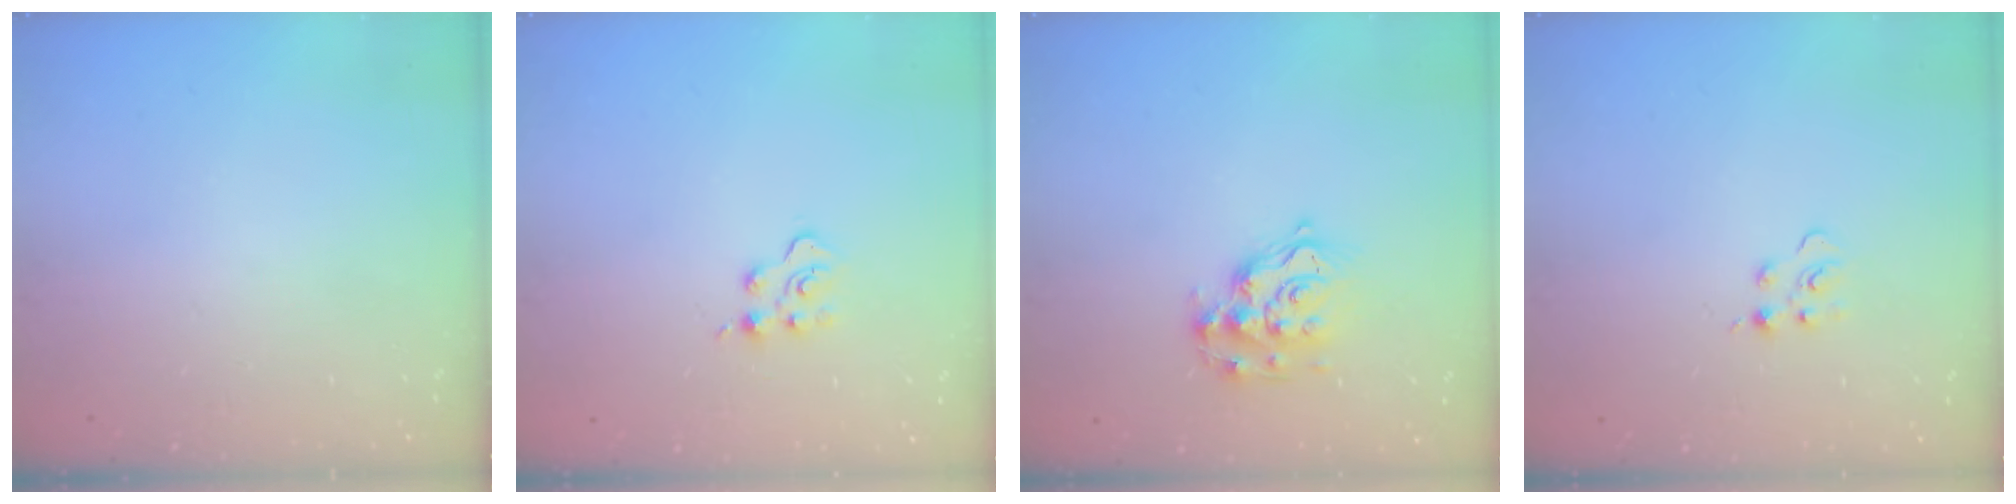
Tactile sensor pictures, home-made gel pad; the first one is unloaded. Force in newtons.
{"total": 3.9, "press": 3.9, "slide": 0.5}
{"total": 12.8, "press": 12.8, "slide": 0.6}
{"total": 4.5, "press": 4.5, "slide": 0.6}